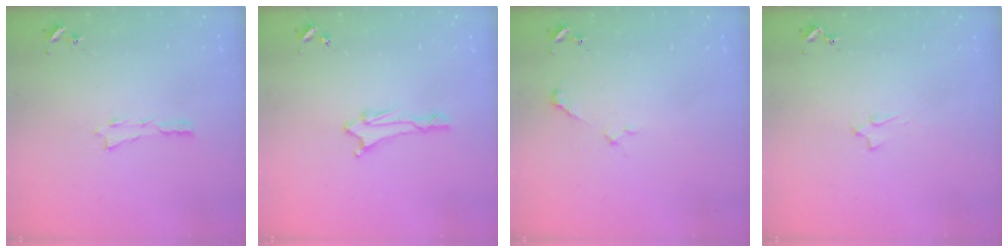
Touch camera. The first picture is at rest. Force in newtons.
{"total": 1.7, "press": 1.6, "slide": 0.5}
{"total": 2.3, "press": 2.3, "slide": 0.1}
{"total": 2.1, "press": 2.1, "slide": 0.3}